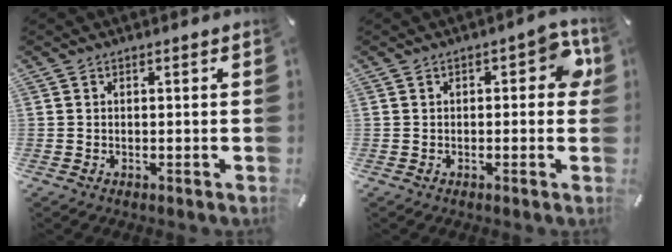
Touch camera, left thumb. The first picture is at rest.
{"total": 7.1, "force": [1.0, 3.6, 6.0], "torque": [-0.074, 0.001, 0.009]}